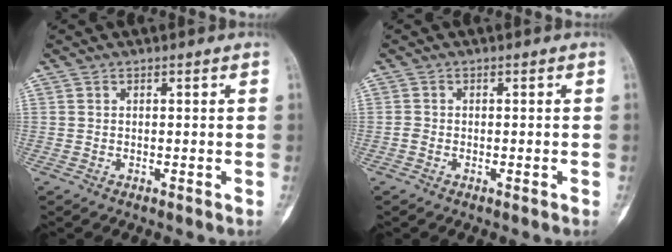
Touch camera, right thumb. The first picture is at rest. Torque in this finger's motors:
{"motor_torque": [0.71, -0.16, -0.02, -0.40, -0.04]}